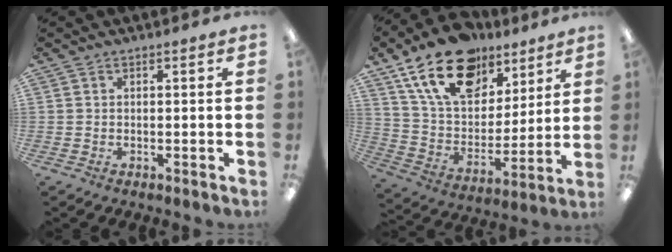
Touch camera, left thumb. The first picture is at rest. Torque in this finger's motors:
{"motor_torque": [0.54, 0.68, 1.31, -1.47, 0.18]}